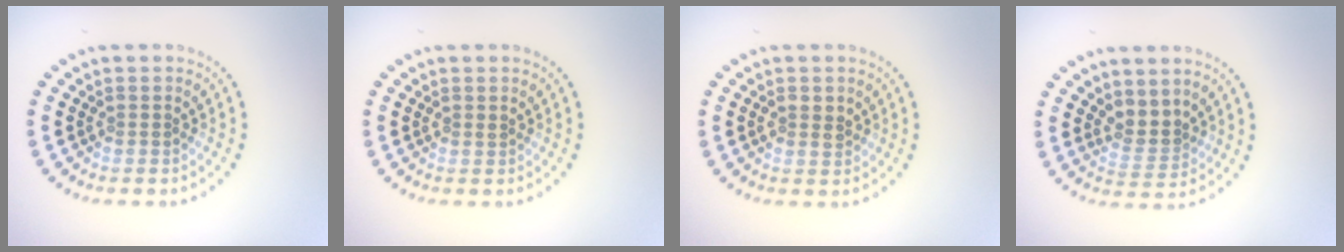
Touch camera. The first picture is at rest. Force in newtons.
{"total": 0.7, "press": 0.6, "slide": 0.3}
{"total": 1.4, "press": 1.4, "slide": 0.3}
{"total": 2.0, "press": 1.5, "slide": 1.3}